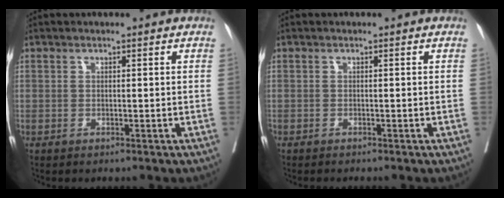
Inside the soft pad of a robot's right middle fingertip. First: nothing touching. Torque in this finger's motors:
{"motor_torque": [1.08, -1.04, 0.40, 0.09]}